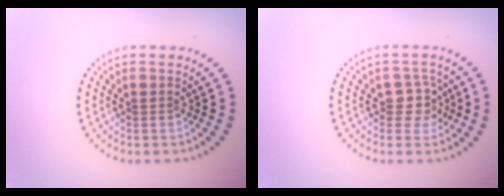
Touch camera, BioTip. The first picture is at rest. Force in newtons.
{"total": 2.4, "press": 2.0, "slide": 1.3}